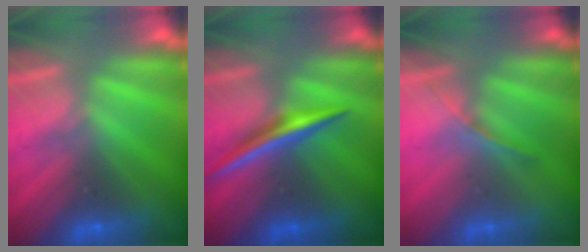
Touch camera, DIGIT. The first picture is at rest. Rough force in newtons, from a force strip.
{"total": 1.9}
{"total": 1.2}